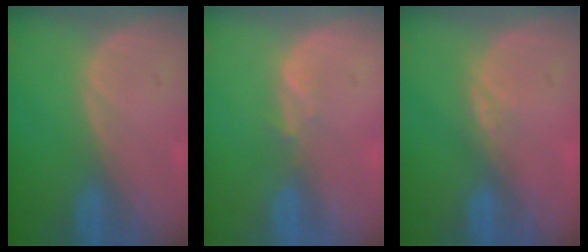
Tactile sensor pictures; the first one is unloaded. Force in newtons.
{"total": 1.4, "press": 1.2, "slide": 0.6}
{"total": 2.0, "press": 1.5, "slide": 1.3}